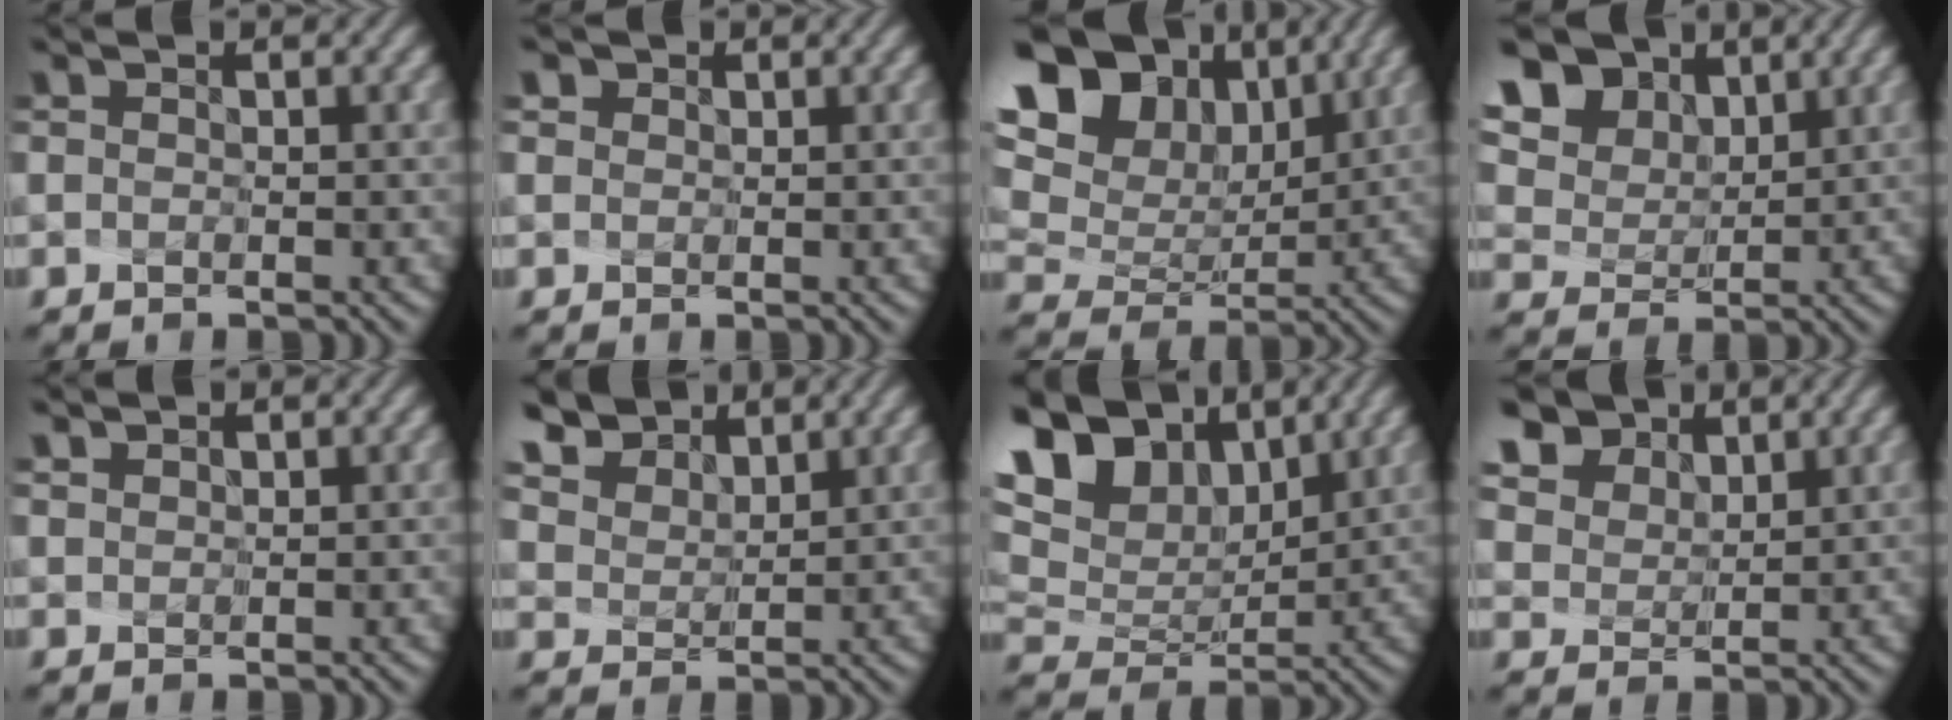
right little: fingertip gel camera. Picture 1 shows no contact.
{"total": 1.7, "force": [0.9, 1.3, 0.5], "torque": [-0.001, 0.019, 0.003]}
{"total": 12.8, "force": [6.0, 8.5, 7.6], "torque": [-0.156, 0.036, 0.107]}
{"total": 12.3, "force": [6.9, 8.6, 5.4], "torque": [-0.157, 0.029, 0.143]}
{"total": 1.1, "force": [1.0, 0.5, 0.2], "torque": [-0.015, 0.014, 0.018]}
{"total": 7.3, "force": [5.6, 4.0, 2.2], "torque": [-0.091, 0.009, 0.110]}
{"total": 11.6, "force": [6.5, 6.6, 7.0], "torque": [-0.163, 0.031, 0.109]}
{"total": 8.8, "force": [5.9, 5.7, 3.1], "torque": [-0.110, 0.020, 0.110]}